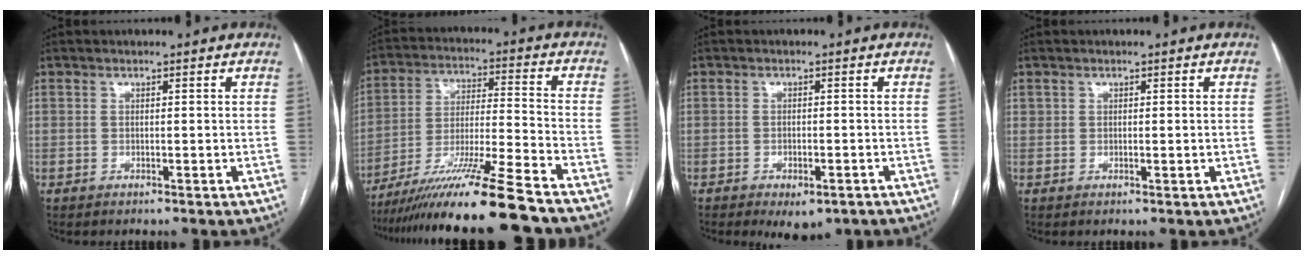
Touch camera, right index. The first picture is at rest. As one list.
[{"total": 17.6, "force": [-14.4, -1.7, 10.0], "torque": [-0.187, -0.026, -0.248]}, {"total": 4.6, "force": [-2.9, 2.1, 2.8], "torque": [-0.036, -0.003, -0.033]}, {"total": 0.8, "force": [0.2, 0.4, 0.6], "torque": [-0.015, 0.006, 0.011]}]